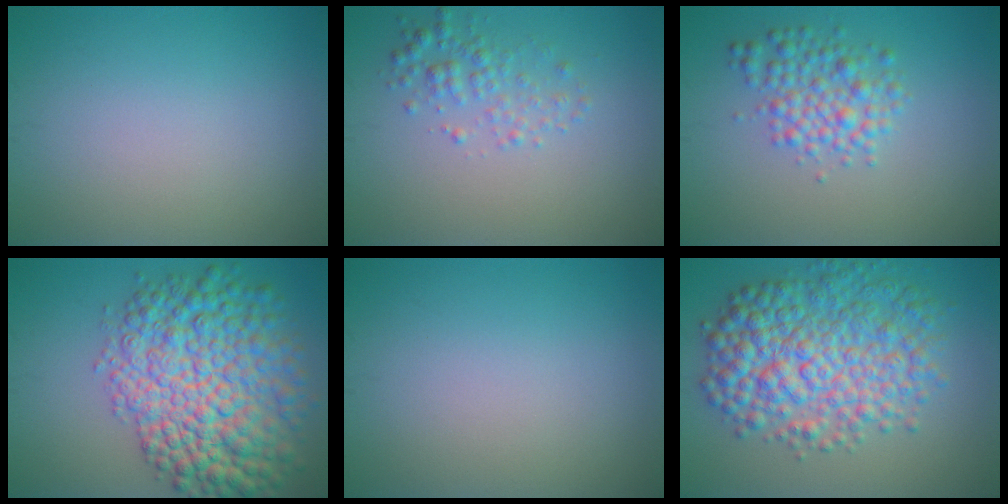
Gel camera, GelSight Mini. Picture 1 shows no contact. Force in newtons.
{"total": 2.3, "press": 2.3, "slide": 0.1}
{"total": 3.6, "press": 3.6, "slide": 0.1}
{"total": 11.3, "press": 11.3, "slide": 0.3}
{"total": 0.0}
{"total": 8.7, "press": 8.7, "slide": 0.1}